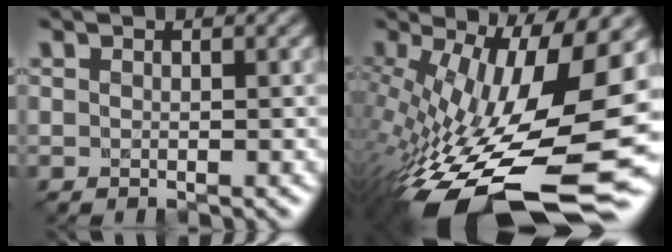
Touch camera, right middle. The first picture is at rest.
{"total": 17.3, "force": [-5.0, 6.6, 15.2], "torque": [-0.266, -0.013, -0.092]}